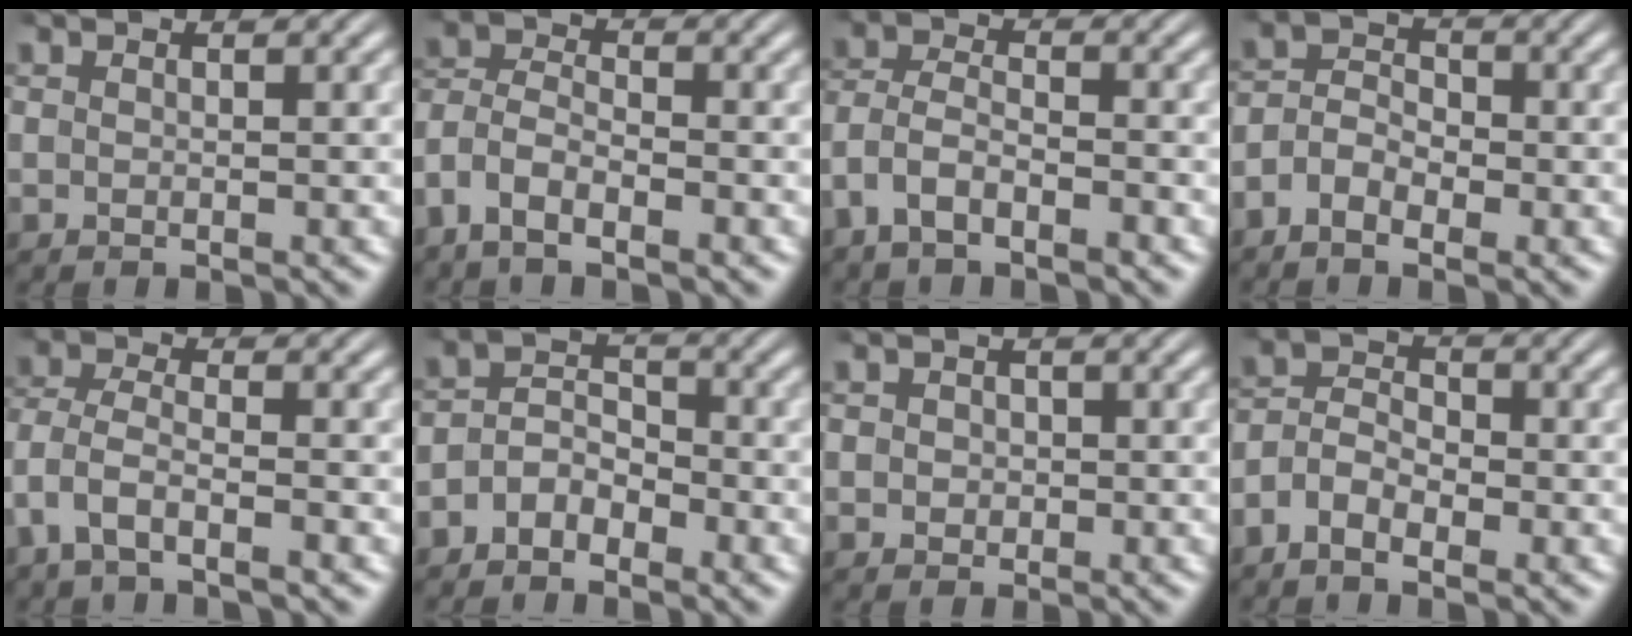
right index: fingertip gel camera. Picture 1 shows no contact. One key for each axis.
{"total": 5.4, "fx": -1.8, "fy": 4.6, "fz": 2.3, "tx": -0.075, "ty": -0.015, "tz": -0.039}
{"total": 4.4, "fx": -1.8, "fy": 3.5, "fz": 2.0, "tx": -0.065, "ty": -0.014, "tz": -0.033}
{"total": 4.5, "fx": -1.5, "fy": 3.6, "fz": 2.1, "tx": -0.040, "ty": -0.002, "tz": -0.037}
{"total": 3.0, "fx": -0.8, "fy": 2.1, "fz": 2.0, "tx": -0.072, "ty": -0.021, "tz": -0.008}
{"total": 4.3, "fx": -2.1, "fy": 3.3, "fz": 1.7, "tx": -0.026, "ty": -0.002, "tz": -0.048}
{"total": 1.8, "fx": 0.0, "fy": 1.8, "fz": 0.4, "tx": -0.008, "ty": 0.004, "tz": -0.004}
{"total": 5.0, "fx": -1.5, "fy": 4.1, "fz": 2.4, "tx": -0.052, "ty": -0.005, "tz": -0.037}